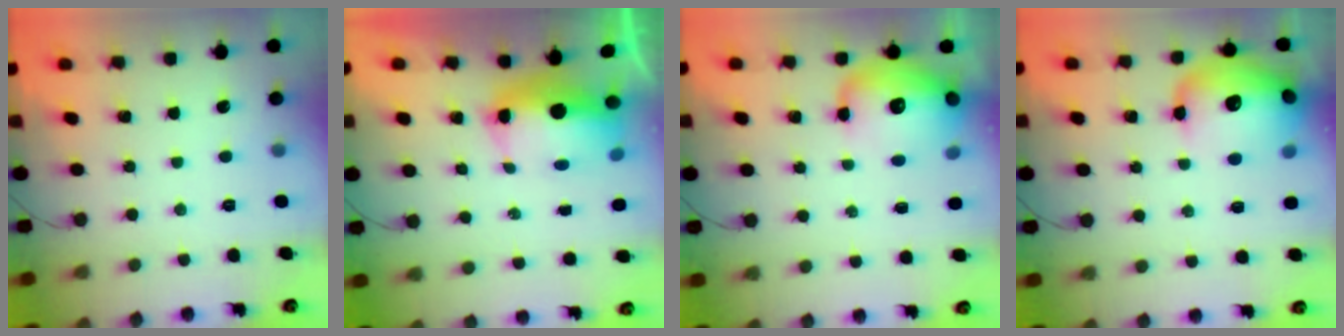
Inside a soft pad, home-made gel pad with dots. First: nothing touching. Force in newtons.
{"total": 10.5, "press": 10.3, "slide": 2.2}
{"total": 17.5, "press": 17.1, "slide": 4.0}
{"total": 18.5, "press": 18.4, "slide": 2.3}